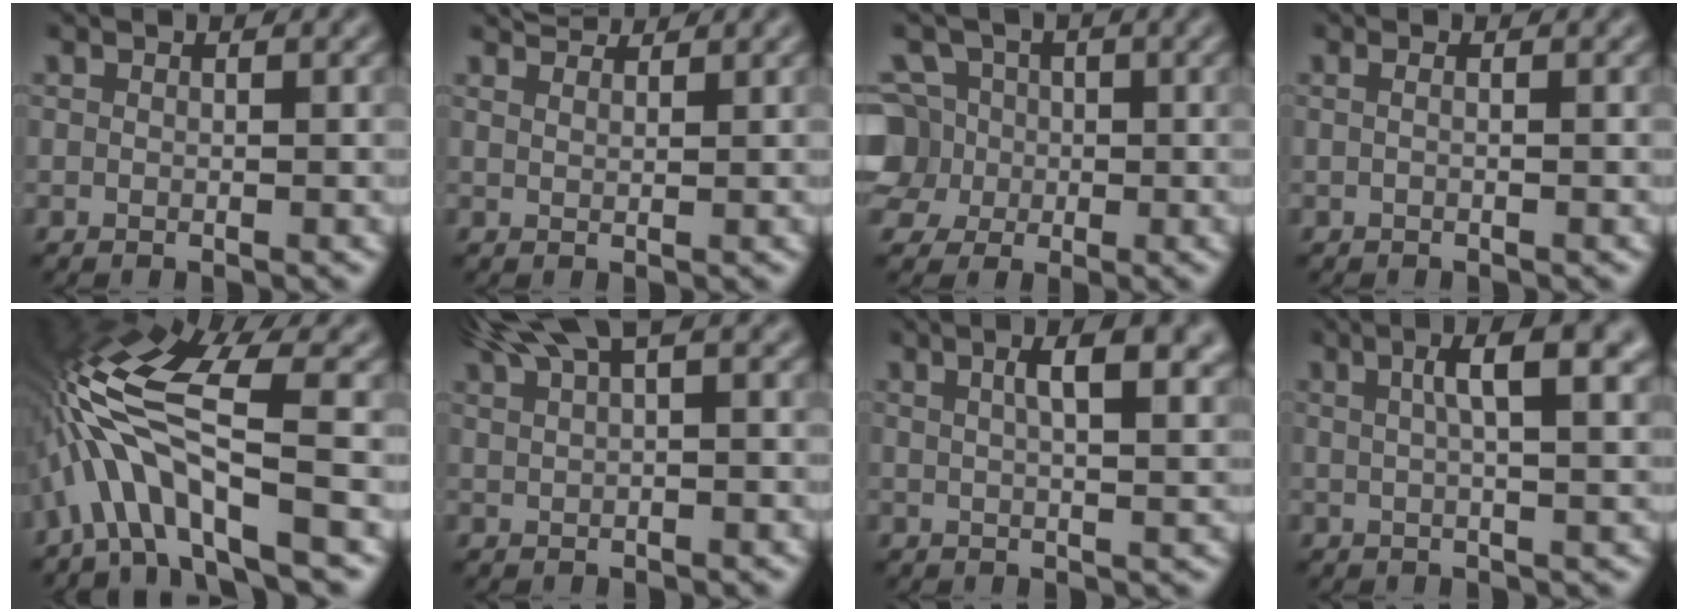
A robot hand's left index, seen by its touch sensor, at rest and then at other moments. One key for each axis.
{"total": 2.7, "fx": 2.5, "fy": 0.6, "fz": 0.8, "tx": -0.008, "ty": 0.001, "tz": 0.030}
{"total": 7.4, "fx": -0.5, "fy": 6.8, "fz": 3.0, "tx": -0.066, "ty": 0.031, "tz": -0.044}
{"total": 1.2, "fx": 0.1, "fy": 0.6, "fz": 1.0, "tx": -0.004, "ty": -0.009, "tz": -0.010}
{"total": 9.3, "fx": -2.6, "fy": 2.7, "fz": 8.5, "tx": -0.175, "ty": 0.022, "tz": -0.059}
{"total": 4.5, "fx": 2.9, "fy": 1.0, "fz": 3.3, "tx": -0.057, "ty": 0.014, "tz": 0.051}
{"total": 6.4, "fx": 2.4, "fy": 2.5, "fz": 5.4, "tx": -0.046, "ty": 0.022, "tz": 0.023}
{"total": 5.6, "fx": 1.8, "fy": 1.5, "fz": 5.1, "tx": -0.067, "ty": 0.011, "tz": 0.023}